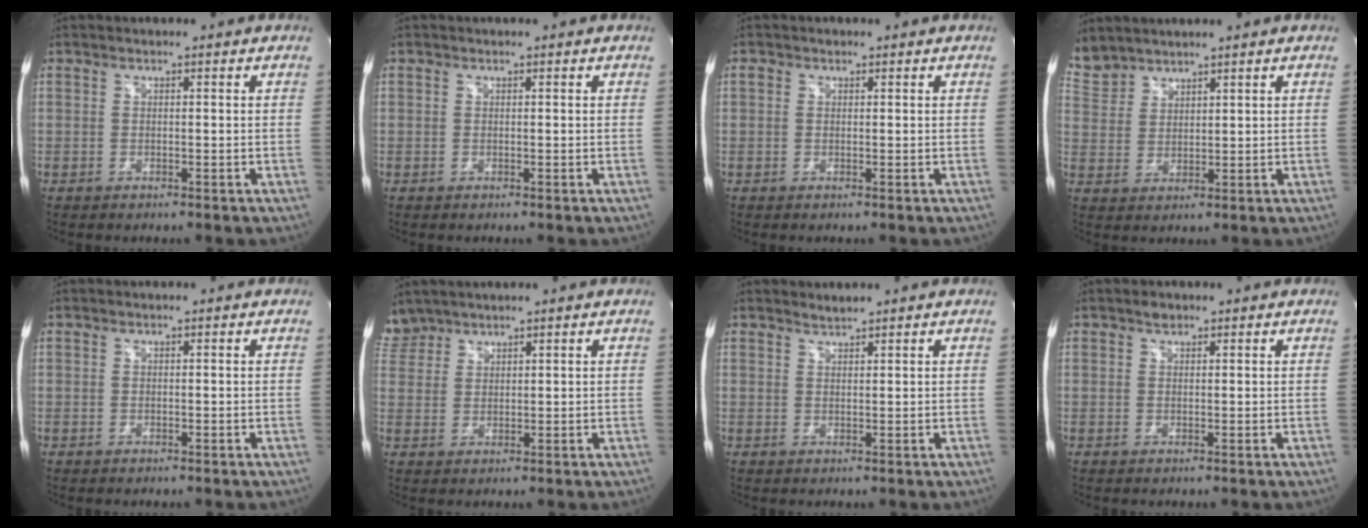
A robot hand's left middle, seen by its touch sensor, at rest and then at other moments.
{"total": 0.0}
{"total": 0.9, "force": [0.4, 0.8, 0.3], "torque": [-0.002, 0.002, 0.004]}
{"total": 6.0, "force": [5.6, 2.3, 0.3], "torque": [-0.013, 0.010, 0.124]}
{"total": 0.0}
{"total": 3.9, "force": [3.6, 1.4, -0.3], "torque": [-0.001, 0.014, 0.080]}
{"total": 1.3, "force": [1.2, -0.1, 0.0], "torque": [-0.006, 0.000, 0.026]}
{"total": 1.1, "force": [0.8, 0.6, 0.4], "torque": [-0.009, 0.001, 0.013]}